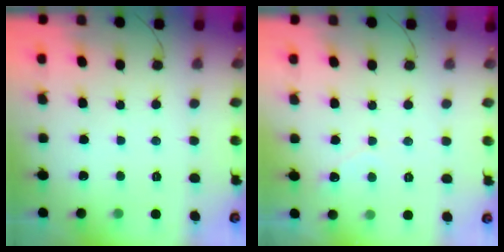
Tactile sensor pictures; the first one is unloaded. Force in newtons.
{"total": 2.9, "press": 2.9, "slide": 0.3}